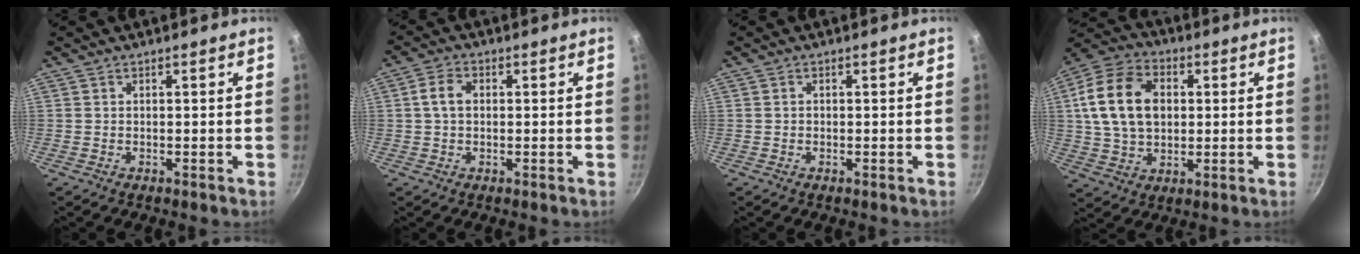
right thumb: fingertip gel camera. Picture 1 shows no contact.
{"total": 4.1, "force": [0.4, 2.9, 2.8], "torque": [-0.052, 0.011, 0.003]}
{"total": 0.5, "force": [-0.1, 0.5, 0.2], "torque": [-0.001, 0.003, -0.001]}
{"total": 16.3, "force": [2.6, 11.7, 11.1], "torque": [-0.185, 0.012, 0.042]}